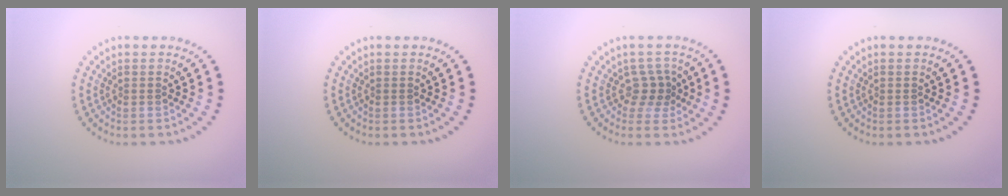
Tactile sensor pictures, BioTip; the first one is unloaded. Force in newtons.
{"total": 0.0}
{"total": 2.0, "press": 1.5, "slide": 1.3}
{"total": 0.0}